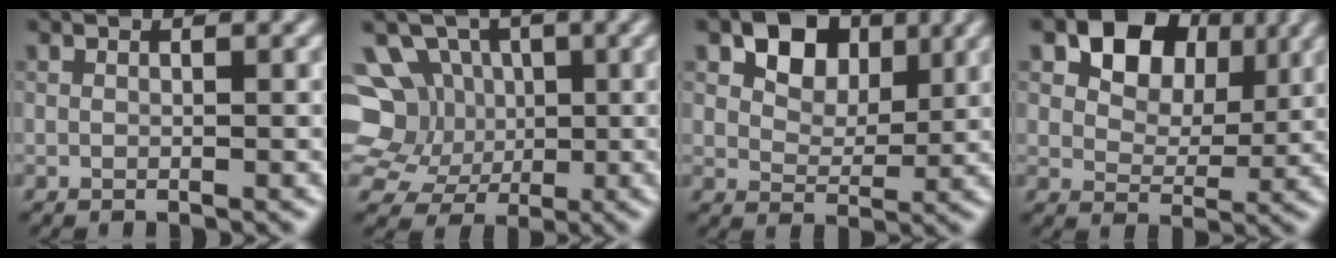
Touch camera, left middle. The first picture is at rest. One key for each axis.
{"total": 9.5, "fx": 1.7, "fy": 8.3, "fz": 4.4, "tx": -0.087, "ty": 0.032, "tz": 0.009}
{"total": 4.4, "fx": 1.8, "fy": 3.1, "fz": 2.5, "tx": -0.044, "ty": 0.000, "tz": 0.028}
{"total": 6.7, "fx": 2.9, "fy": 4.7, "fz": 3.7, "tx": -0.070, "ty": 0.007, "tz": 0.044}